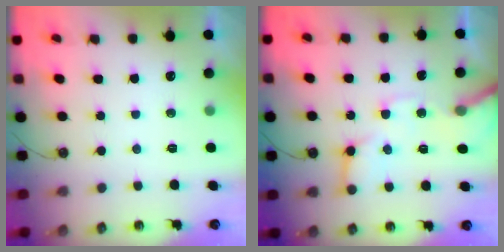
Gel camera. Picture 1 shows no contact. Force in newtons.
{"total": 12.8, "press": 12.7, "slide": 1.8}